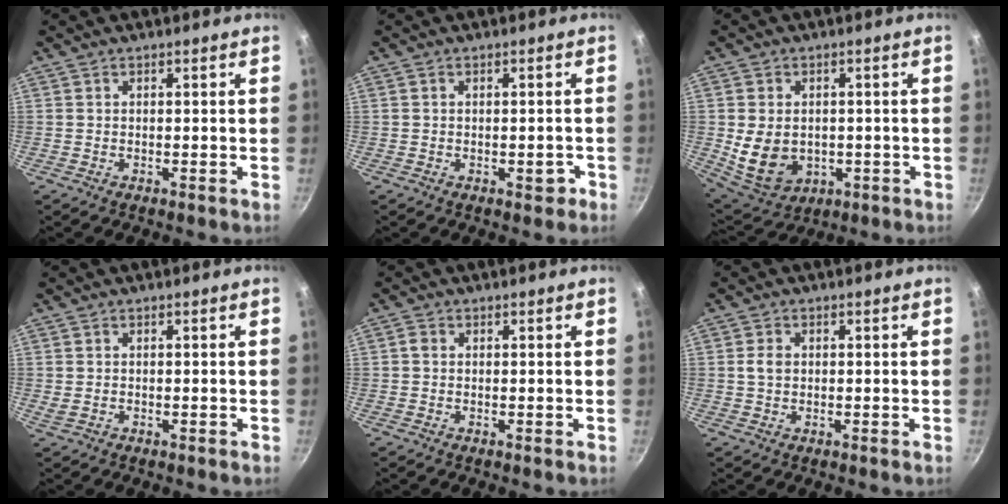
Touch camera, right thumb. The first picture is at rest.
{"total": 2.2, "force": [-0.8, 1.3, 1.6], "torque": [0.004, 0.016, -0.004]}
{"total": 10.7, "force": [-0.8, 8.1, 6.9], "torque": [-0.108, -0.011, 0.010]}
{"total": 1.0, "force": [-0.2, 0.7, 0.6], "torque": [-0.011, 0.000, 0.002]}
{"total": 1.1, "force": [0.1, 0.9, 0.5], "torque": [-0.008, 0.005, 0.000]}
{"total": 2.5, "force": [0.3, 1.9, 1.7], "torque": [-0.027, 0.004, 0.003]}